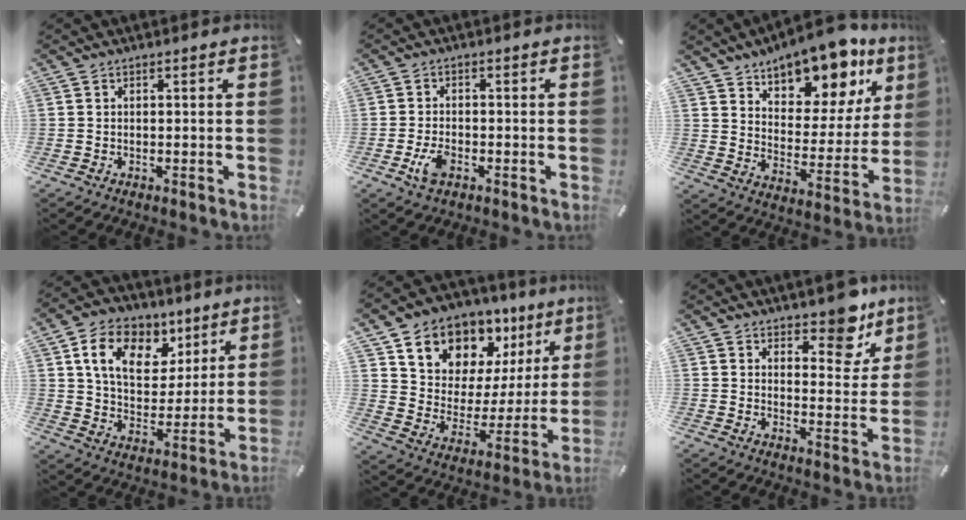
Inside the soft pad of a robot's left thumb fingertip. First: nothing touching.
{"total": 4.5, "force": [-1.8, 2.6, 3.2], "torque": [-0.079, 0.000, -0.037]}
{"total": 15.7, "force": [13.1, 6.9, 5.0], "torque": [-0.071, -0.111, 0.229]}
{"total": 13.8, "force": [7.4, 9.7, 6.4], "torque": [-0.119, -0.026, 0.138]}
{"total": 10.9, "force": [8.4, 6.9, -0.1], "torque": [-0.008, -0.099, 0.151]}
{"total": 10.0, "force": [7.8, 4.8, 4.1], "torque": [-0.031, -0.065, 0.131]}